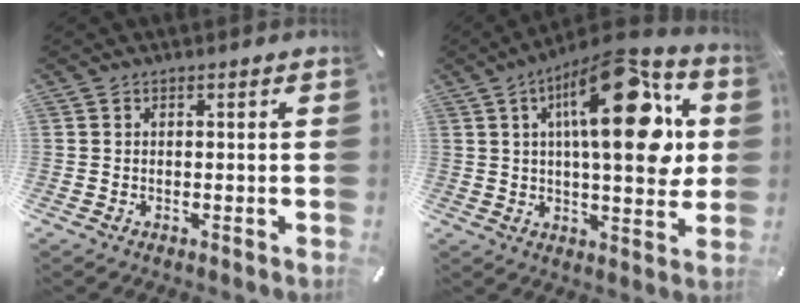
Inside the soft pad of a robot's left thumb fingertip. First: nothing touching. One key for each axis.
{"total": 23.1, "fx": 7.5, "fy": 9.4, "fz": 19.7, "tx": -0.296, "ty": -0.029, "tz": 0.107}